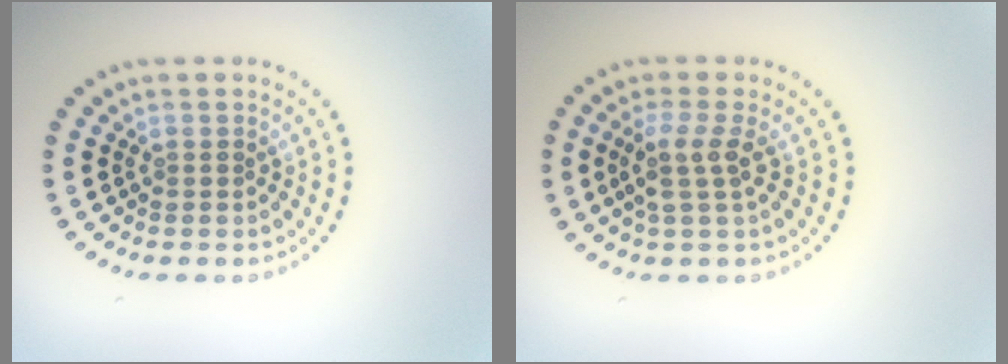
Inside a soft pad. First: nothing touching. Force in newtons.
{"total": 2.5, "press": 2.0, "slide": 1.6}